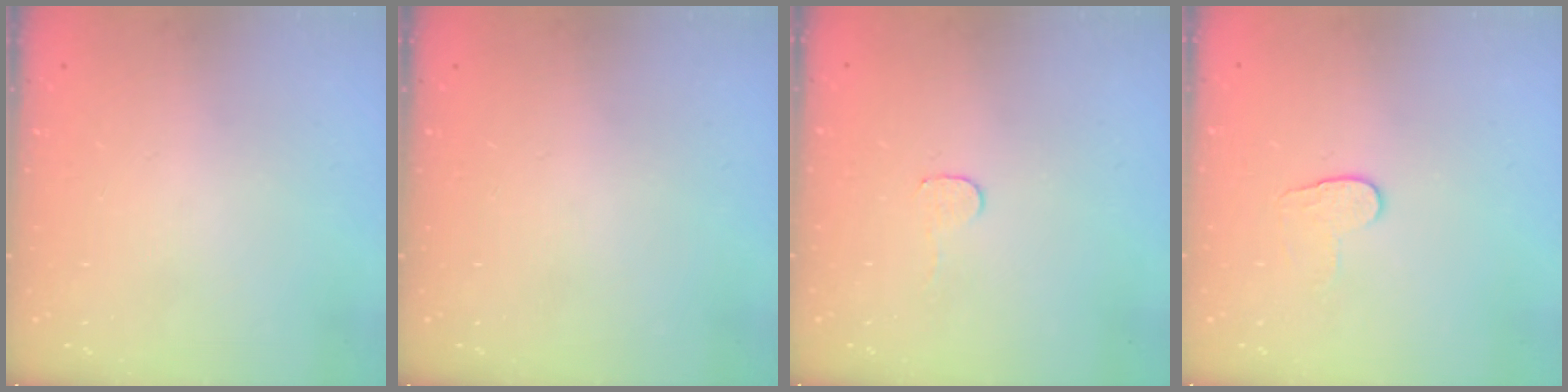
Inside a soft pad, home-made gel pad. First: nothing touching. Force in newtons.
{"total": 0.0}
{"total": 3.2, "press": 3.1, "slide": 0.3}
{"total": 6.2, "press": 6.1, "slide": 0.5}